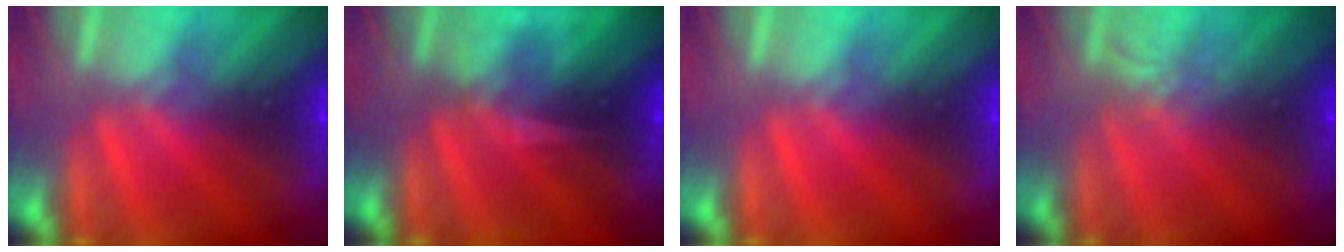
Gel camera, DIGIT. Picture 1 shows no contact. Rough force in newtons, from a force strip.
{"total": 3.3}
{"total": 0.0}
{"total": 1.8}